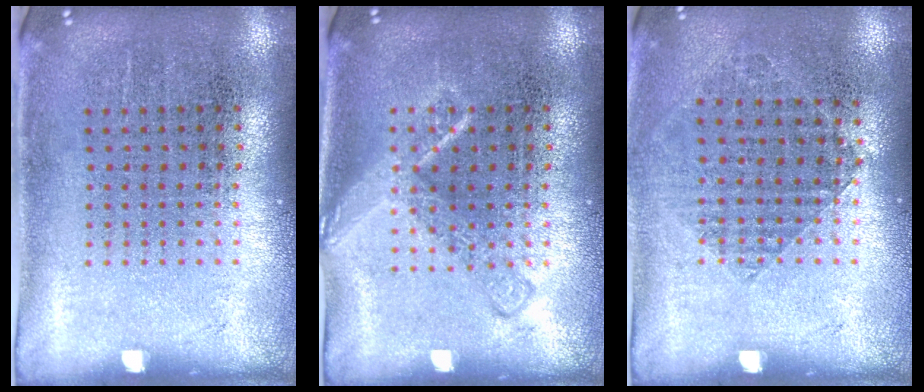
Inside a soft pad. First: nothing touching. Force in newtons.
{"total": 2.3, "press": 2.3, "slide": 0.5}
{"total": 0.9, "press": 0.9, "slide": 0.3}